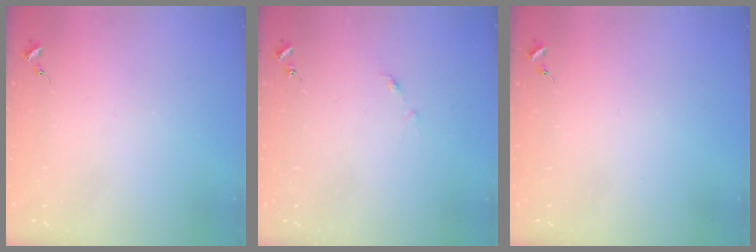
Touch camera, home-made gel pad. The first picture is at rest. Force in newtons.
{"total": 4.6, "press": 4.6, "slide": 0.4}
{"total": 0.0}